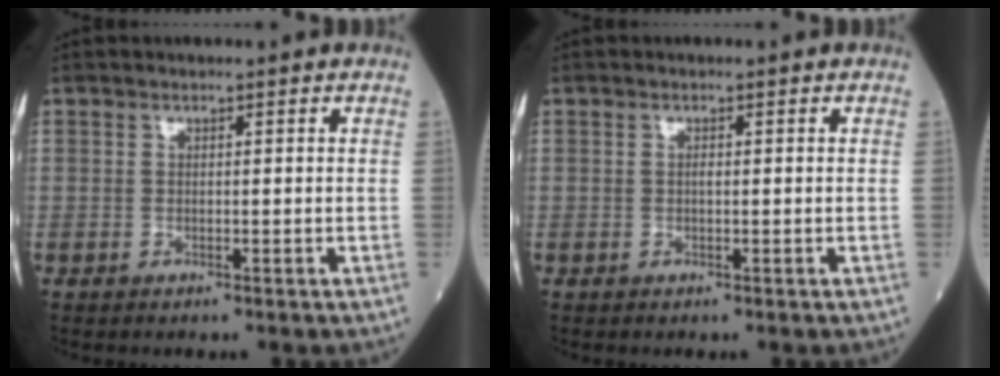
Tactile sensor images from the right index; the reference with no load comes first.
{"total": 0.5, "force": [-0.1, 0.2, 0.5], "torque": [-0.009, 0.001, -0.002]}